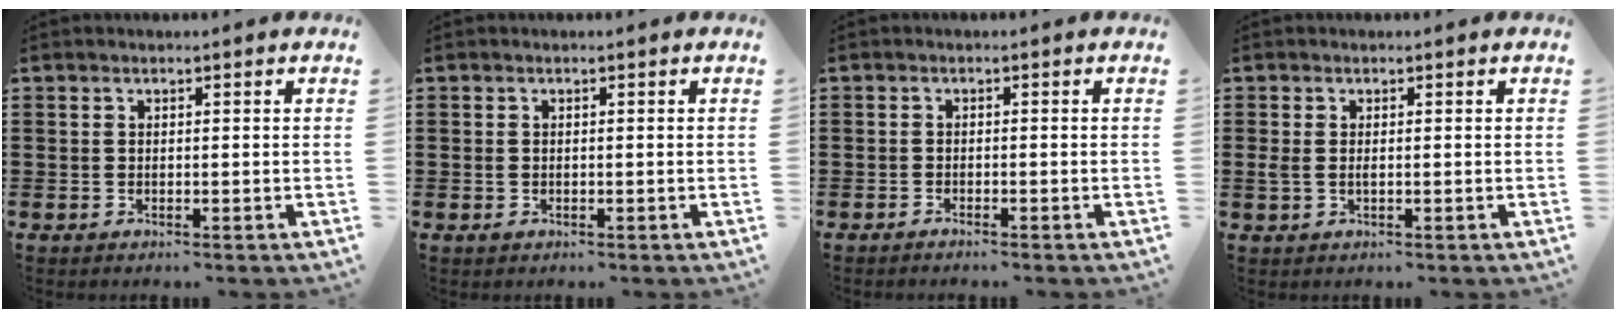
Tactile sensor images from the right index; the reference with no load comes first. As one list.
[{"total": 0.6, "force": [-0.4, 0.4, 0.2], "torque": [-0.005, 0.001, -0.008]}, {"total": 0.7, "force": [-0.7, 0.0, 0.0], "torque": [-0.002, 0.001, -0.014]}, {"total": 1.2, "force": [-0.1, 0.6, 1.1], "torque": [-0.030, 0.000, -0.005]}]